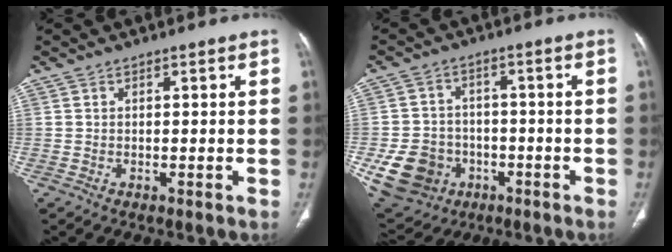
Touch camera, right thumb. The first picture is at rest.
{"total": 12.4, "force": [-4.0, 10.7, 4.9], "torque": [-0.088, 0.021, -0.050]}